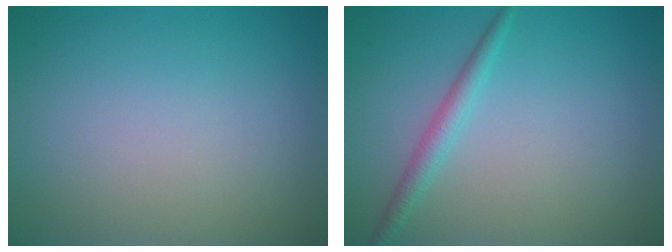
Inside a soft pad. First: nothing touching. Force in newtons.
{"total": 1.8, "press": 1.8, "slide": 0.0}